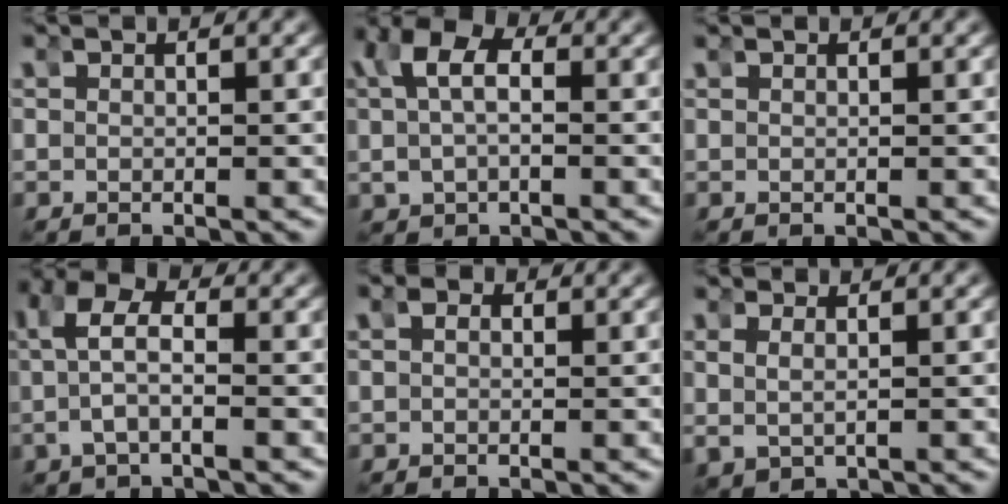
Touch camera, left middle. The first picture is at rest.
{"total": 5.6, "force": [1.3, 3.8, 3.9], "torque": [-0.074, 0.010, 0.015]}
{"total": 0.0}
{"total": 5.0, "force": [0.7, 3.1, 3.9], "torque": [-0.079, 0.007, 0.000]}
{"total": 1.6, "force": [0.4, 1.3, 0.9], "torque": [-0.018, 0.003, 0.003]}
{"total": 1.9, "force": [0.3, 1.6, 1.0], "torque": [-0.030, -0.010, 0.015]}